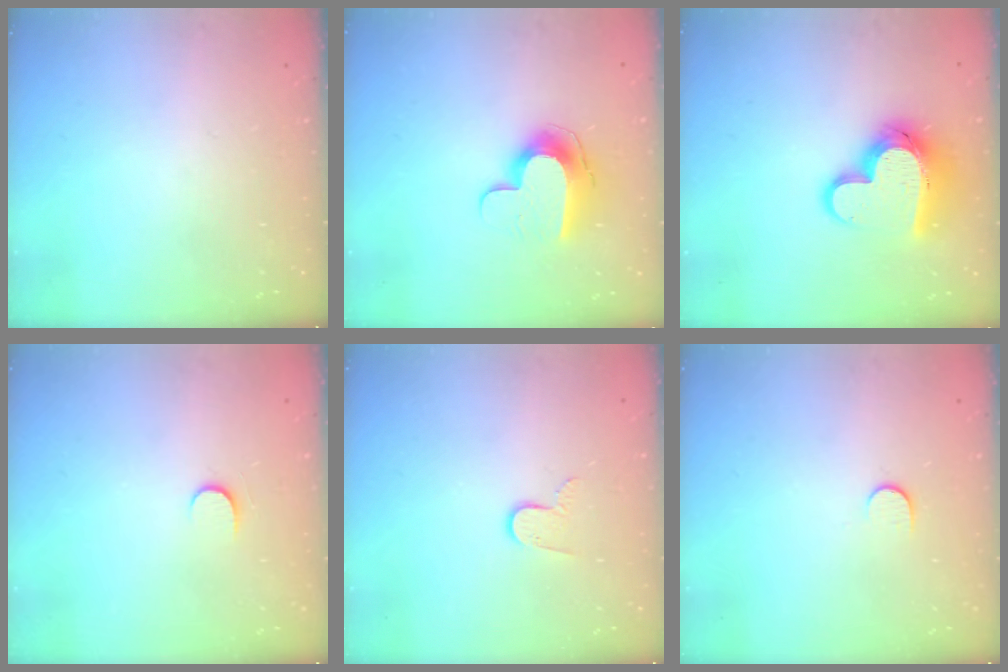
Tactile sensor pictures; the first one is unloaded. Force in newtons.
{"total": 11.0, "press": 10.9, "slide": 0.8}
{"total": 15.7, "press": 15.6, "slide": 1.3}
{"total": 5.3, "press": 5.3, "slide": 0.6}
{"total": 6.3, "press": 6.3, "slide": 0.6}
{"total": 6.0, "press": 5.9, "slide": 0.7}